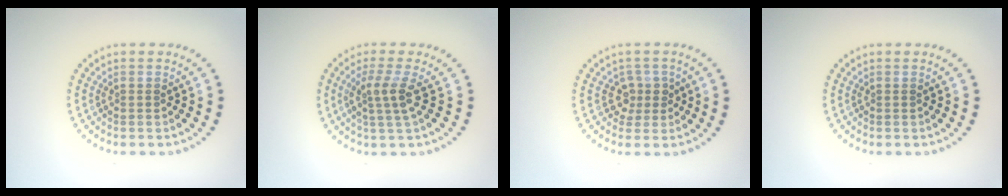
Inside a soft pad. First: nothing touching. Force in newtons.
{"total": 2.7, "press": 1.9, "slide": 1.8}
{"total": 2.0, "press": 1.6, "slide": 1.2}
{"total": 0.0}